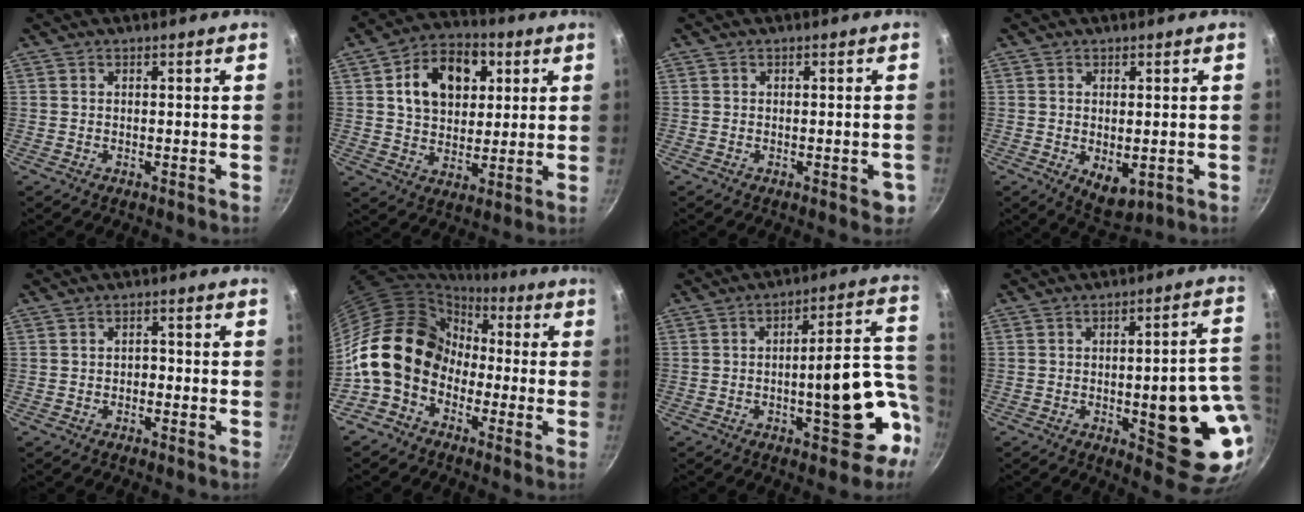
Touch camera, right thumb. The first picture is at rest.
{"total": 15.0, "force": [4.2, 10.8, 9.5], "torque": [-0.113, 0.004, 0.064]}
{"total": 2.6, "force": [-1.0, 1.2, 2.1], "torque": [-0.011, 0.004, -0.014]}
{"total": 5.8, "force": [-0.9, 3.3, 4.7], "torque": [-0.062, -0.013, -0.001]}
{"total": 1.5, "force": [-0.5, 1.1, 0.9], "torque": [-0.007, 0.011, -0.009]}
{"total": 14.8, "force": [-1.5, 11.8, 8.8], "torque": [-0.120, 0.037, -0.044]}
{"total": 16.0, "force": [-4.7, 6.3, 14.0], "torque": [-0.132, 0.052, -0.057]}
{"total": 18.3, "force": [-2.7, 6.4, 16.9], "torque": [-0.160, 0.010, -0.031]}